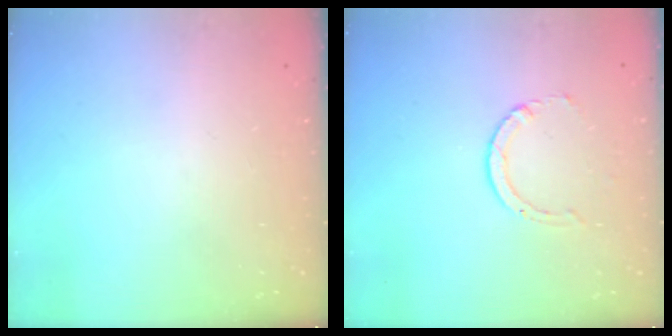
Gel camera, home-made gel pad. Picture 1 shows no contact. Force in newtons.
{"total": 2.9, "press": 2.9, "slide": 0.4}